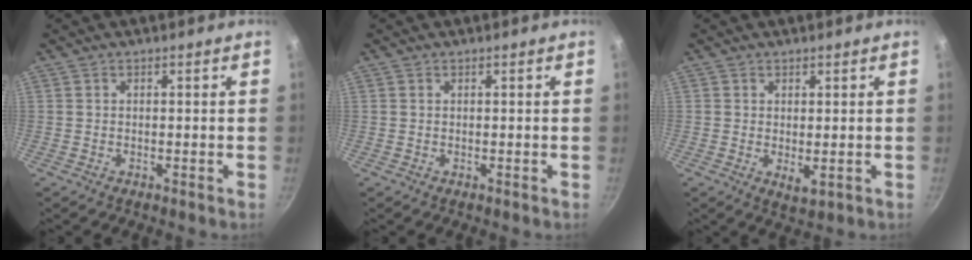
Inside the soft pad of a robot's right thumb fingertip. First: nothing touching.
{"total": 0.0}
{"total": 2.7, "force": [0.3, 1.4, 2.2], "torque": [-0.035, -0.012, 0.007]}